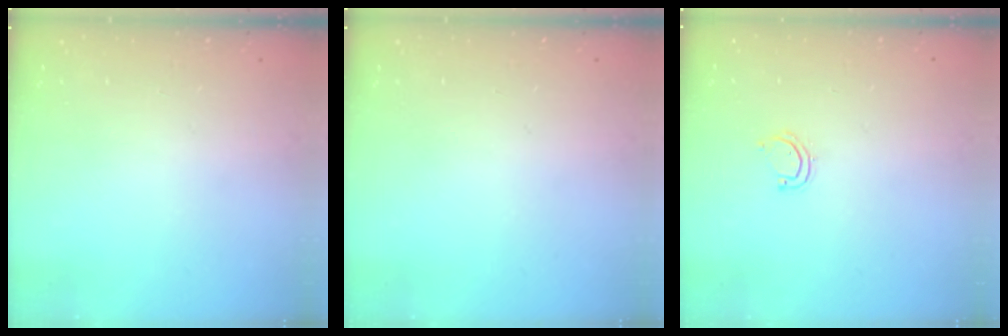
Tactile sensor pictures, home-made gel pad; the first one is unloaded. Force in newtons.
{"total": 0.0}
{"total": 4.3, "press": 4.3, "slide": 0.4}